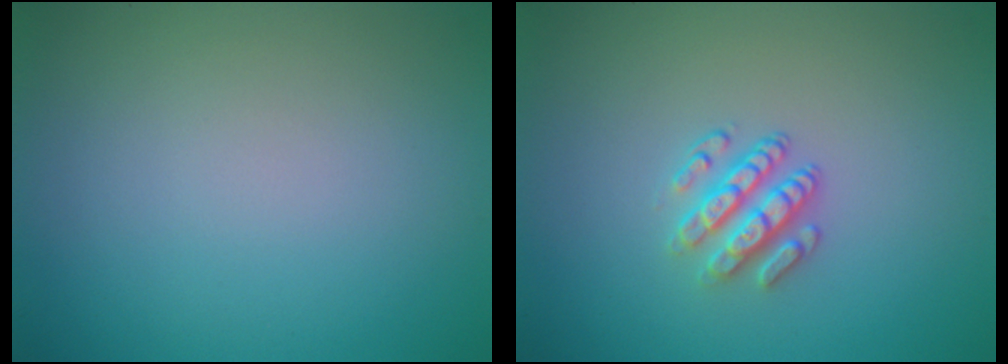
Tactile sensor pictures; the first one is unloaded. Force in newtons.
{"total": 2.8, "press": 2.4, "slide": 1.5}